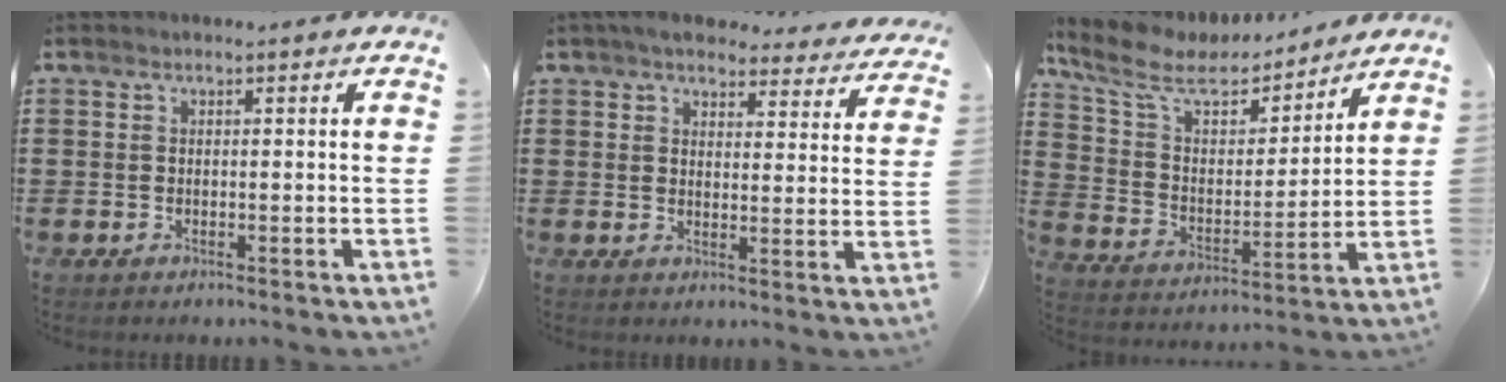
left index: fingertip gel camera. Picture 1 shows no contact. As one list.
[{"total": 4.9, "force": [4.6, 1.2, 1.3], "torque": [-0.038, -0.023, 0.081]}, {"total": 9.3, "force": [7.4, 3.6, 4.3], "torque": [-0.120, -0.035, 0.126]}]